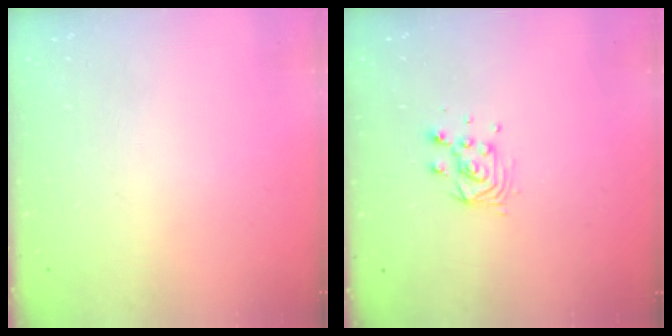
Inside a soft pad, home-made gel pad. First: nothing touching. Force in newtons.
{"total": 5.2, "press": 5.2, "slide": 0.2}